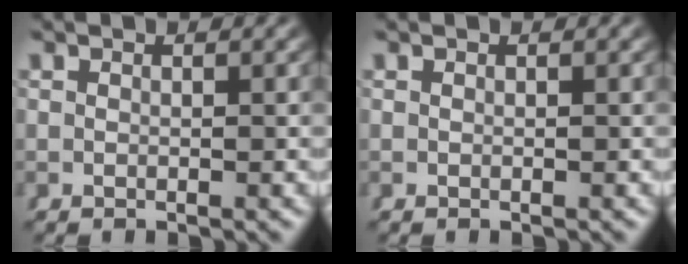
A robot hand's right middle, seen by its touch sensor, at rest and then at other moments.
{"total": 0.0}